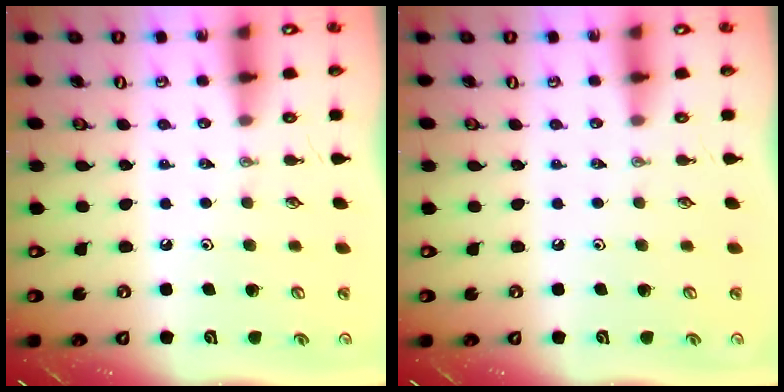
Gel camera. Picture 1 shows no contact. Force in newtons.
{"total": 0.0}